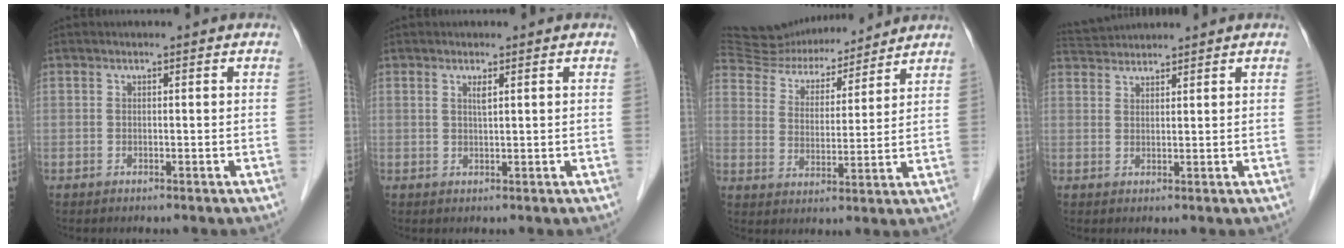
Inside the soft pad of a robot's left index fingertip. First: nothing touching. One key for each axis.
{"total": 1.3, "fx": 0.6, "fy": 0.0, "fz": 1.1, "tx": -0.023, "ty": -0.001, "tz": 0.011}
{"total": 17.3, "fx": 16.1, "fy": 4.7, "fz": 4.0, "tx": -0.080, "ty": 0.023, "tz": 0.262}
{"total": 3.9, "fx": 3.9, "fy": -0.1, "fz": 0.1, "tx": -0.010, "ty": 0.028, "tz": 0.077}